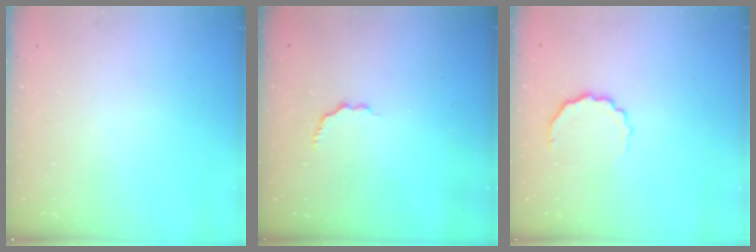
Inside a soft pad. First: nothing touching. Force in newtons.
{"total": 2.8, "press": 2.6, "slide": 0.9}
{"total": 6.6, "press": 6.5, "slide": 1.3}